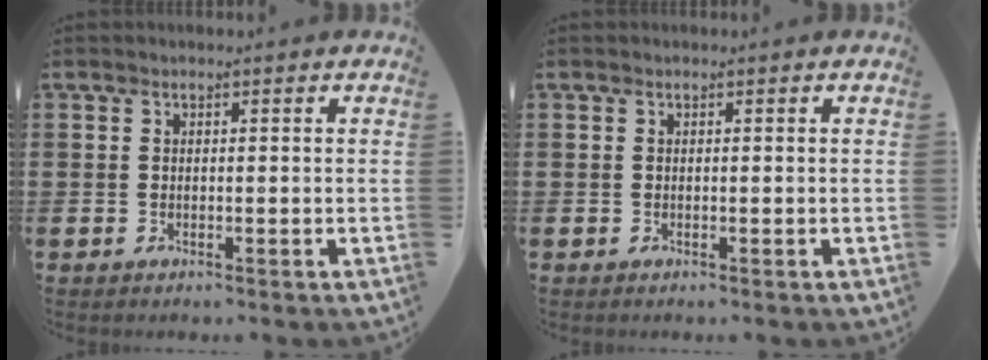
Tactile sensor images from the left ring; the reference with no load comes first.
{"total": 0.0}